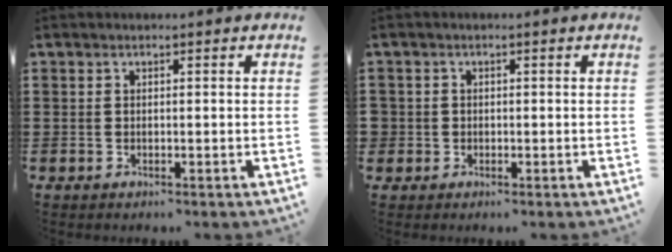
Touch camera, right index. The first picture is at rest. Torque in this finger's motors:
{"motor_torque": [2.14, 0.00, 0.06, 0.00]}